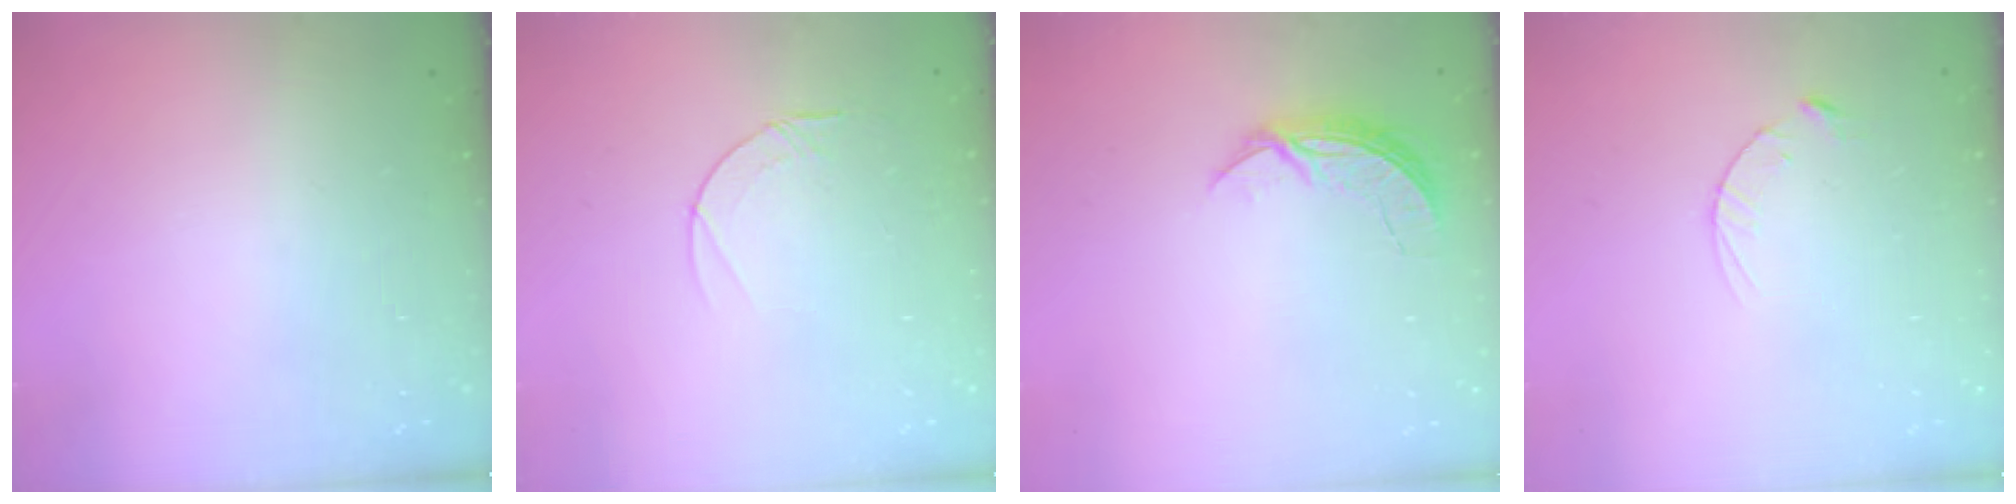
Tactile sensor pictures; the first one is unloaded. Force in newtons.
{"total": 3.9, "press": 3.9, "slide": 0.4}
{"total": 6.2, "press": 6.2, "slide": 0.5}
{"total": 3.5, "press": 3.5, "slide": 0.4}